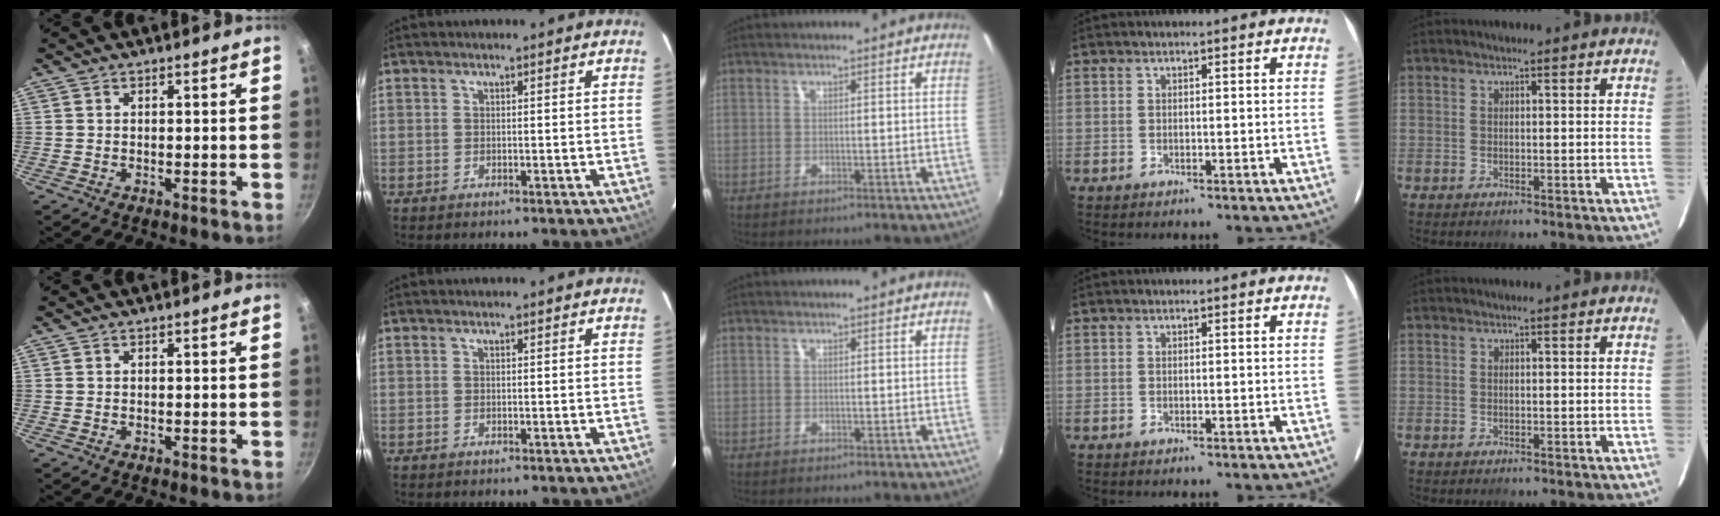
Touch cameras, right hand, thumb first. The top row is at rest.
{}